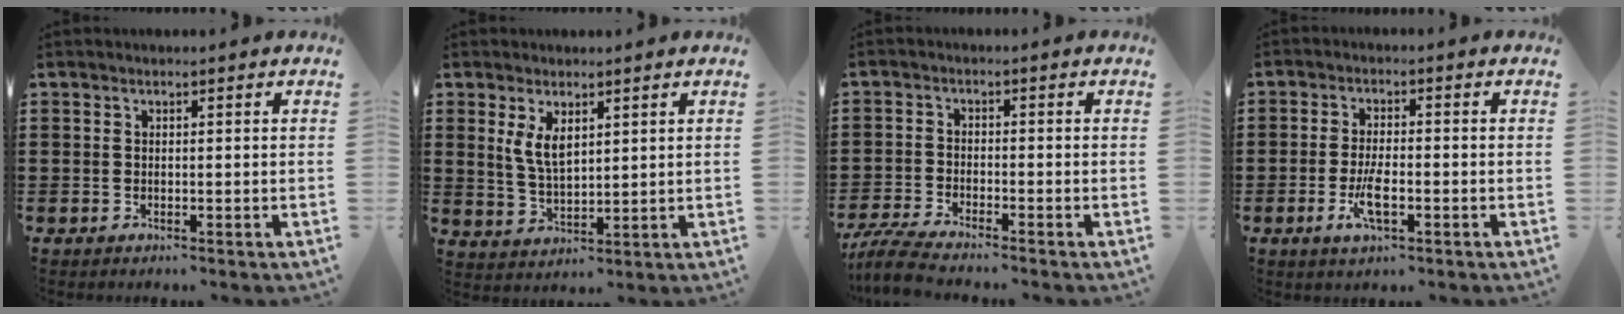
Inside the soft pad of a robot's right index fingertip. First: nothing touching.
{"total": 4.5, "force": [2.1, 2.0, 3.5], "torque": [-0.074, 0.003, 0.039]}
{"total": 4.5, "force": [-4.2, -0.3, 1.4], "torque": [-0.051, -0.020, -0.090]}
{"total": 5.1, "force": [-1.8, 1.4, 4.5], "torque": [-0.095, -0.006, -0.035]}